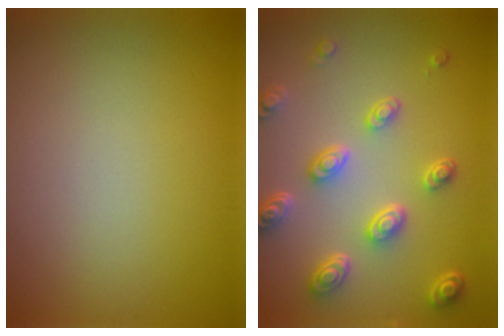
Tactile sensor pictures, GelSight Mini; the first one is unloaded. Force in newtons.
{"total": 4.8, "press": 3.5, "slide": 3.2}